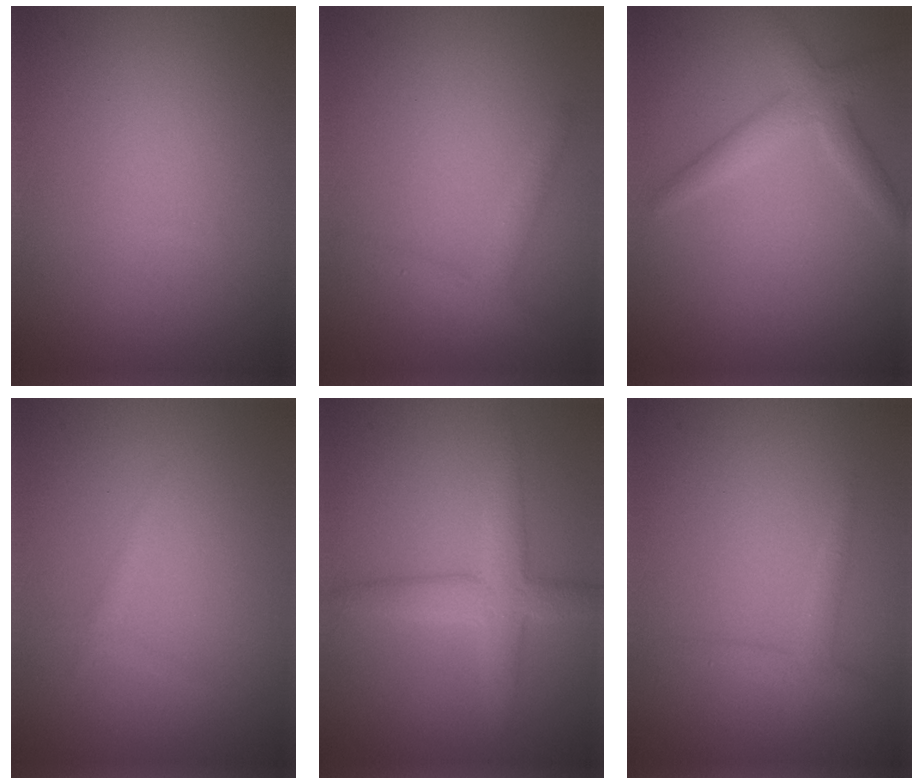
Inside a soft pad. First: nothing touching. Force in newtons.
{"total": 2.1, "press": 2.1, "slide": 0.1}
{"total": 2.8, "press": 2.8, "slide": 0.1}
{"total": 0.8, "press": 0.8, "slide": 0.0}
{"total": 3.9, "press": 3.9, "slide": 0.1}
{"total": 1.6, "press": 1.5, "slide": 0.1}